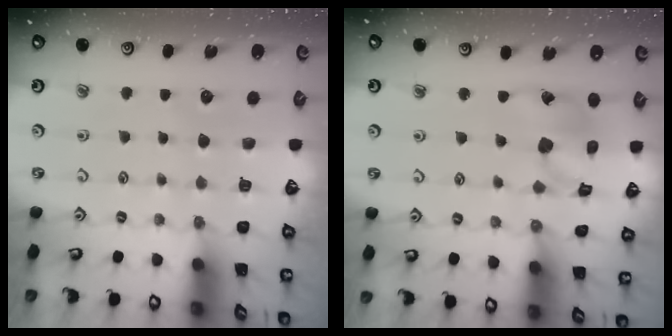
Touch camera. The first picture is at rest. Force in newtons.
{"total": 12.4, "press": 12.2, "slide": 1.7}